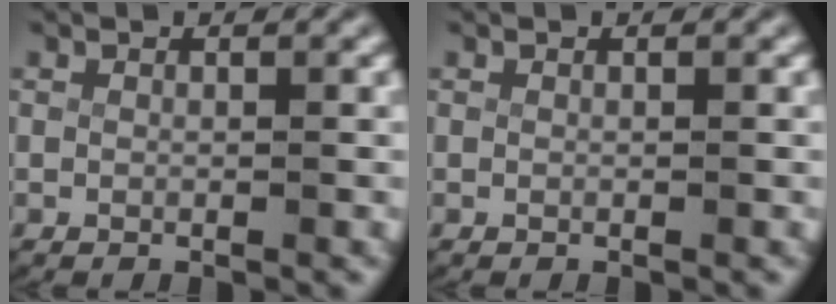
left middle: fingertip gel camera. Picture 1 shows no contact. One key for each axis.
{"total": 0.0}